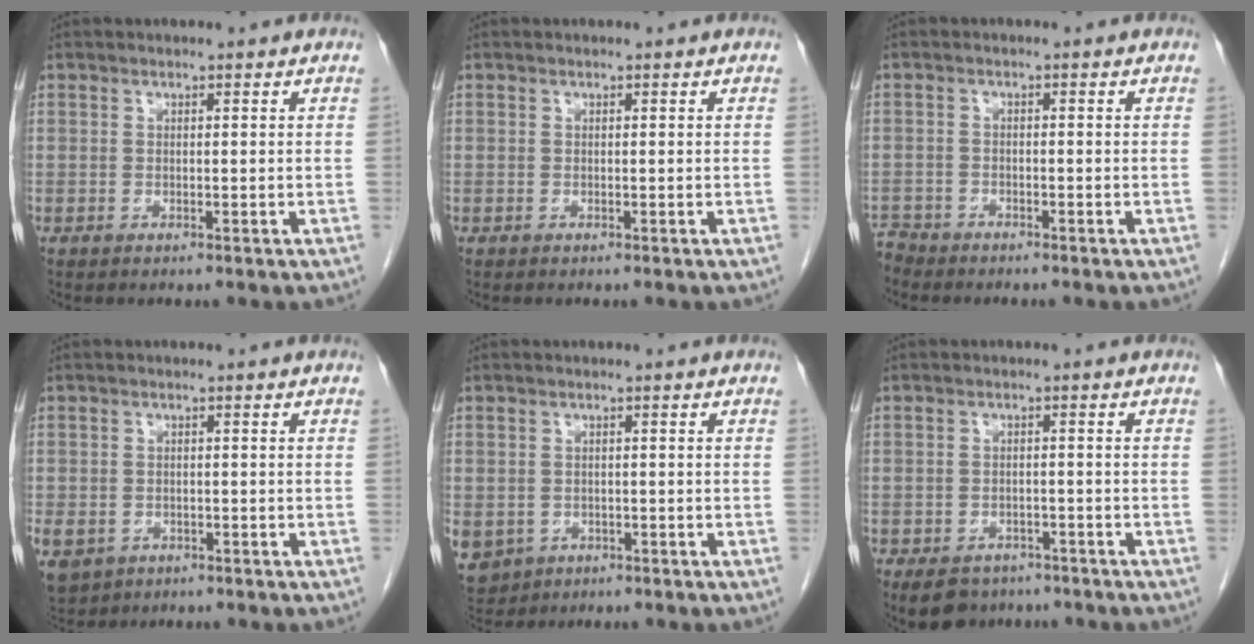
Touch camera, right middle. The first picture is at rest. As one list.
[{"total": 0.0}, {"total": 2.6, "force": [-2.5, 0.5, -0.2], "torque": [0.004, -0.007, -0.049]}, {"total": 11.0, "force": [-4.6, 8.9, 4.5], "torque": [-0.140, -0.009, -0.059]}, {"total": 10.1, "force": [-3.7, 8.5, 3.7], "torque": [-0.119, -0.005, -0.046]}, {"total": 6.3, "force": [-4.6, 4.0, 1.9], "torque": [-0.029, 0.002, -0.064]}]